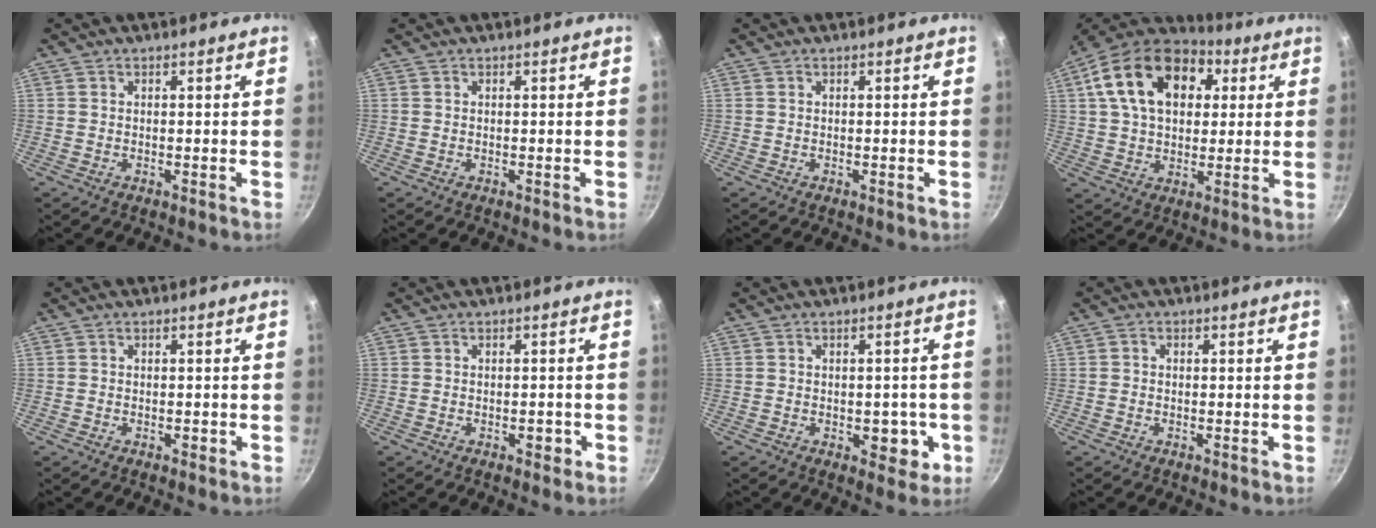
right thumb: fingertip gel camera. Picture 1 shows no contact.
{"total": 0.0}
{"total": 0.0}
{"total": 20.8, "force": [6.3, 13.9, 14.1], "torque": [-0.227, 0.015, 0.091]}
{"total": 0.9, "force": [-0.3, 0.6, 0.6], "torque": [-0.006, 0.003, -0.006]}
{"total": 2.1, "force": [-0.8, 1.3, 1.4], "torque": [-0.006, 0.011, -0.009]}
{"total": 5.8, "force": [-1.4, 3.7, 4.3], "torque": [-0.019, 0.004, -0.015]}
{"total": 0.9, "force": [-0.1, 0.8, 0.5], "torque": [-0.009, 0.005, -0.002]}